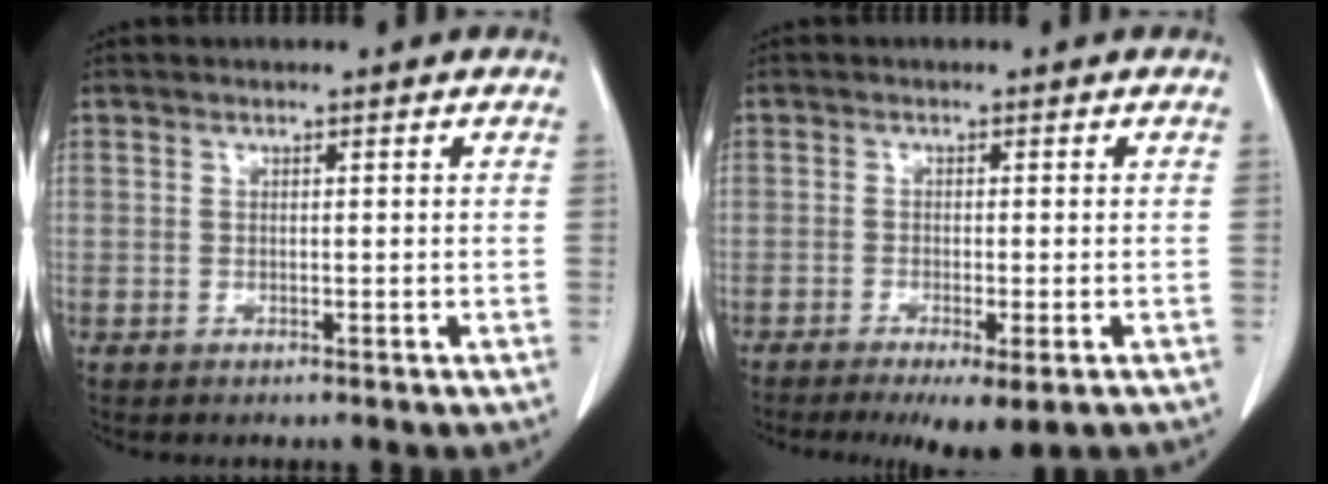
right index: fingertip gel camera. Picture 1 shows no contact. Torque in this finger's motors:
{"motor_torque": [1.20, -0.94, 0.44, 0.10]}